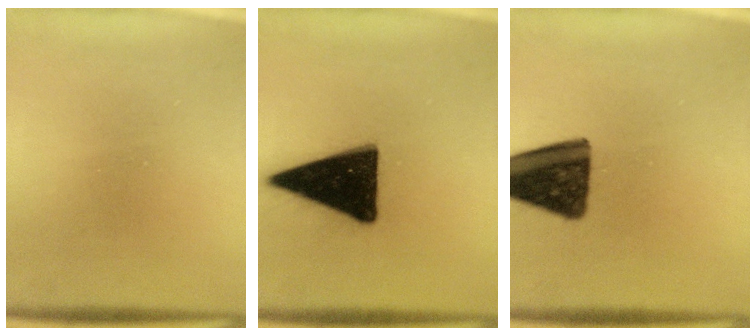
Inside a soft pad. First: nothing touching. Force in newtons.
{"total": 18.3}
{"total": 15.1}